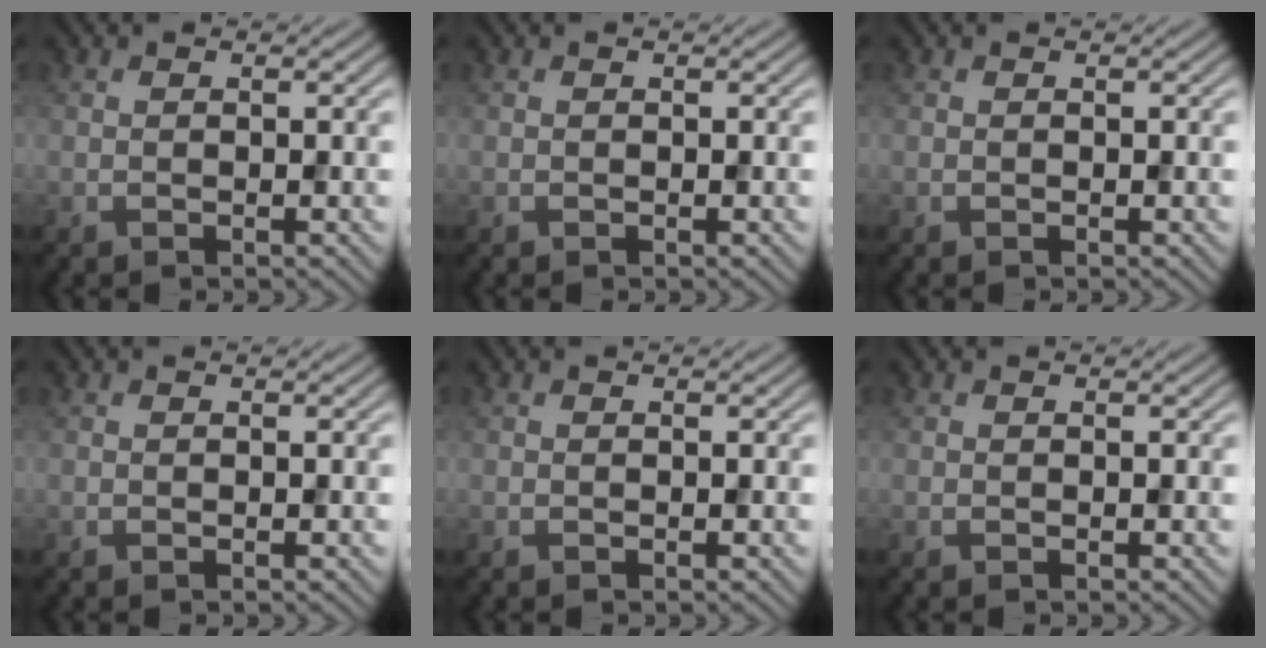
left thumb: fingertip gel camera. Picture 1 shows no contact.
{"total": 0.0}
{"total": 0.0}
{"total": 0.0}
{"total": 0.0}
{"total": 0.0}